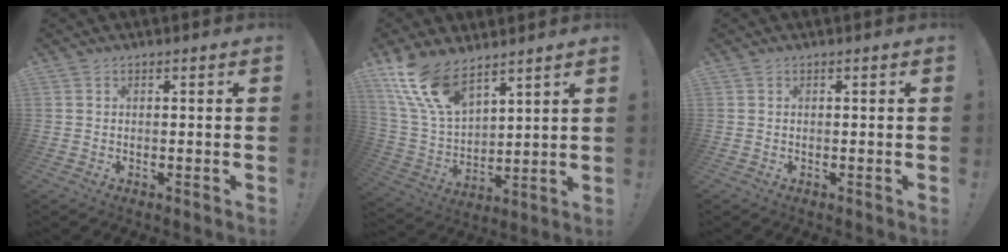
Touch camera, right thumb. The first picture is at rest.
{"total": 15.4, "force": [11.1, 6.8, 8.1], "torque": [-0.190, -0.065, 0.214]}
{"total": 0.0}